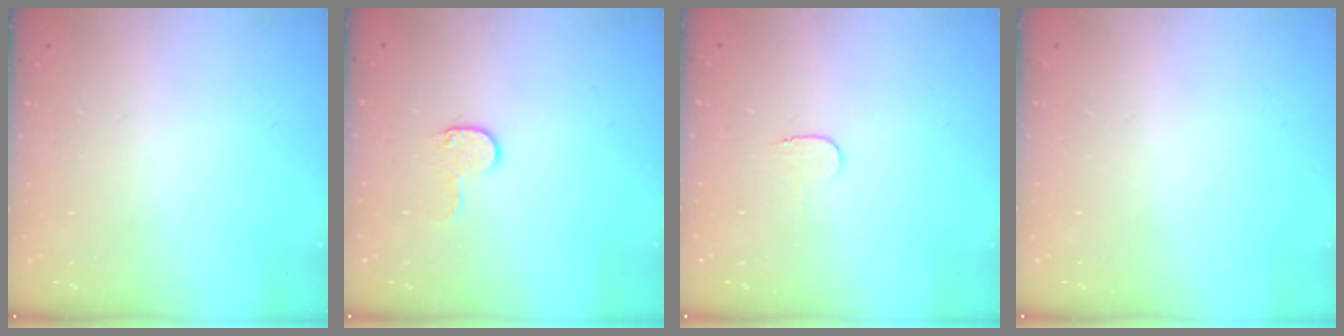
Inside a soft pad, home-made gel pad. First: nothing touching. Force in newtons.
{"total": 5.1, "press": 5.1, "slide": 0.5}
{"total": 3.8, "press": 3.7, "slide": 0.4}
{"total": 0.0}